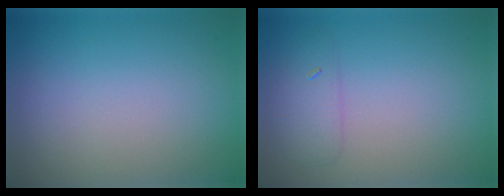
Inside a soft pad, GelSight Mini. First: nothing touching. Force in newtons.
{"total": 1.8, "press": 1.8, "slide": 0.1}